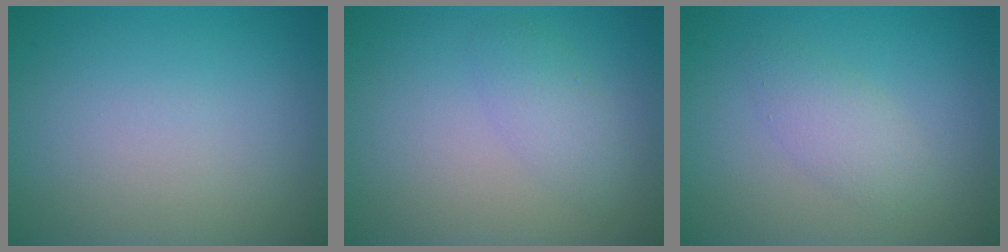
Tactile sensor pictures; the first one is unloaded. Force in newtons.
{"total": 2.1, "press": 2.1, "slide": 0.1}
{"total": 2.1, "press": 2.1, "slide": 0.0}